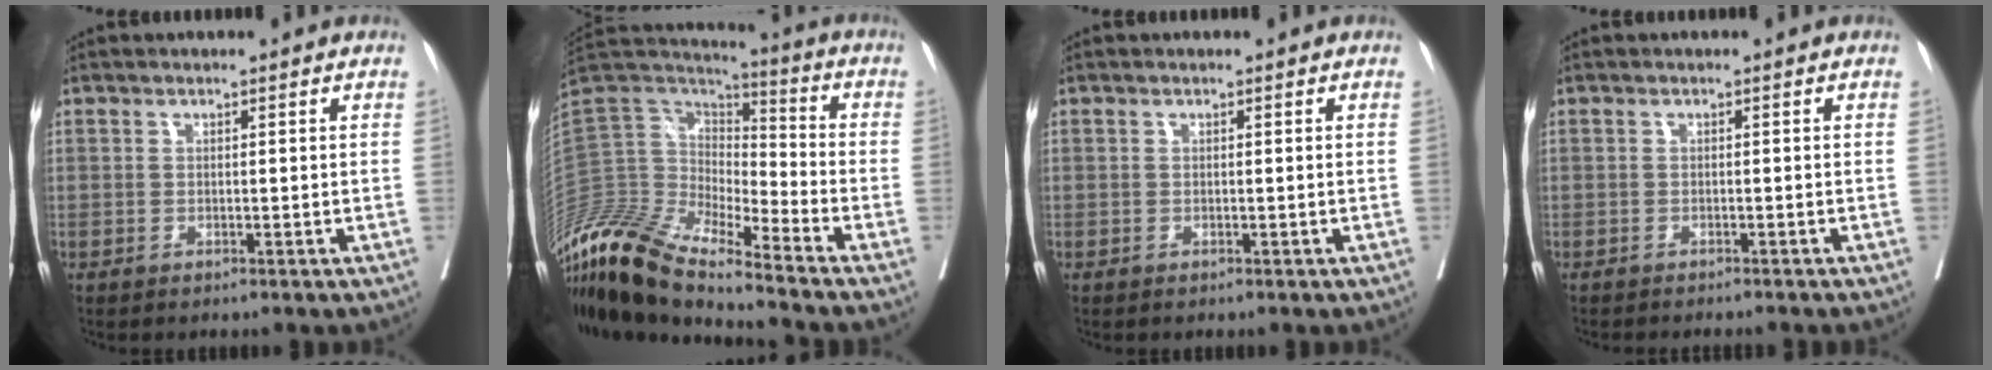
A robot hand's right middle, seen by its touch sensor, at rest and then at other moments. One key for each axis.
{"total": 18.8, "fx": -14.8, "fy": 3.7, "fz": 11.1, "tx": -0.226, "ty": 0.015, "tz": -0.283}
{"total": 0.0}
{"total": 5.3, "fx": -4.9, "fy": 0.5, "fz": 2.0, "tx": -0.016, "ty": -0.010, "tz": -0.061}